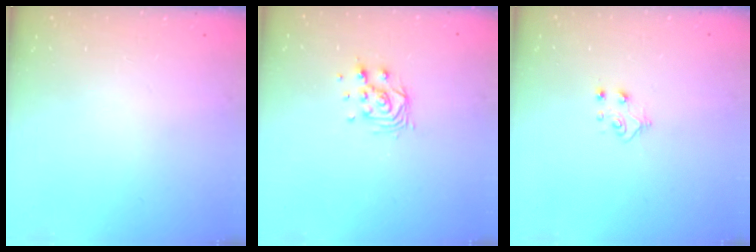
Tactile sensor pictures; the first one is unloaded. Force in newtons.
{"total": 8.2, "press": 8.2, "slide": 0.6}
{"total": 6.1, "press": 6.1, "slide": 0.7}